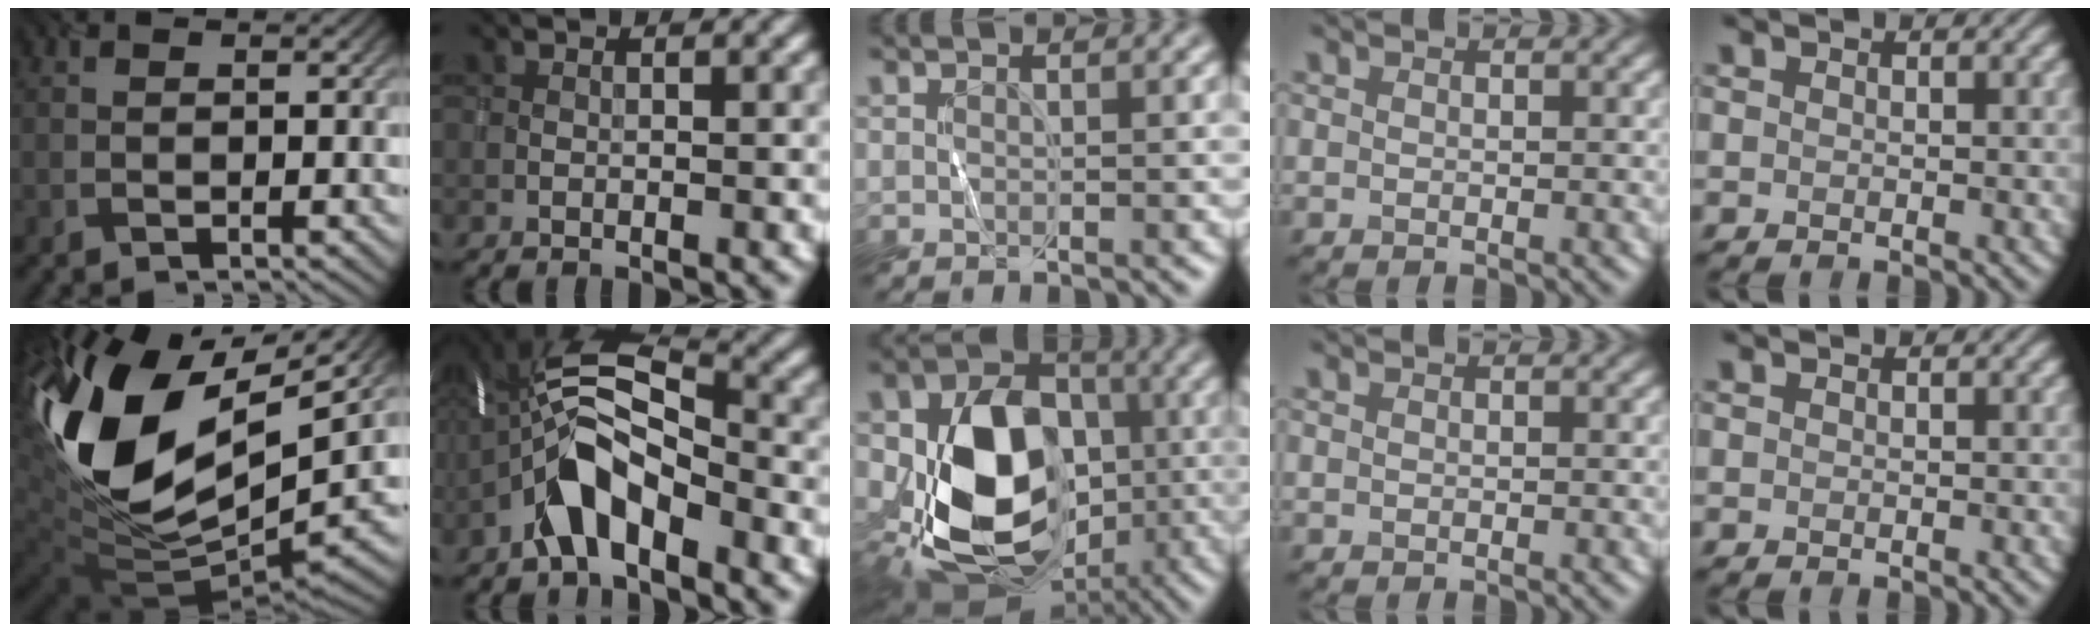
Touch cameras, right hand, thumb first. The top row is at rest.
{"thumb": {"total": 18.5, "force": [5.4, 11.1, 13.9], "torque": [-0.319, -0.003, 0.094]}, "index": {"total": 6.8, "force": [-3.2, 2.8, 5.3], "torque": [-0.103, 0.016, -0.071]}, "middle": {"total": 13.4, "force": [-3.0, 9.6, 8.9], "torque": [-0.149, -0.014, -0.049]}}